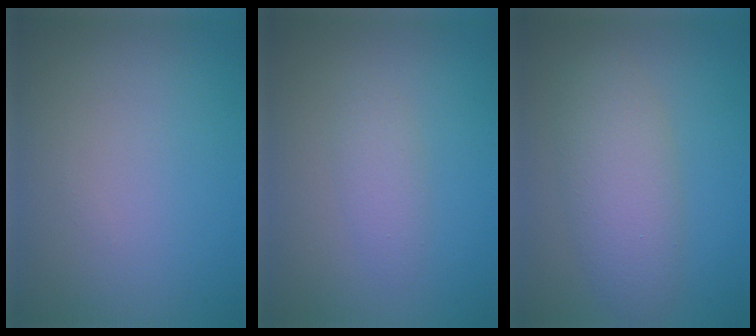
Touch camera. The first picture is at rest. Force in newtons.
{"total": 1.6, "press": 1.6, "slide": 0.1}
{"total": 4.5, "press": 4.5, "slide": 0.2}